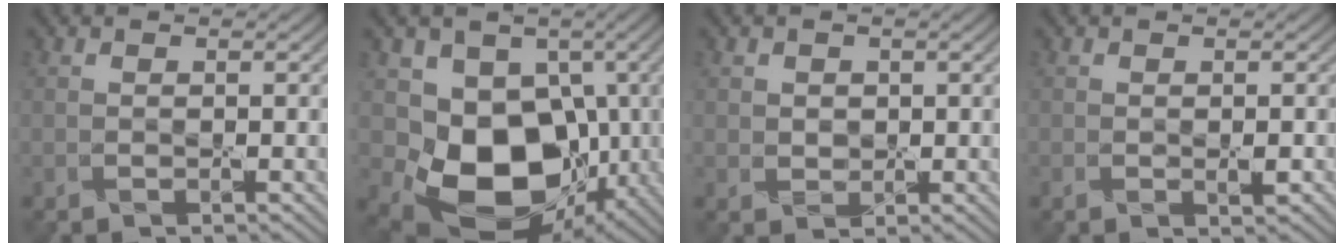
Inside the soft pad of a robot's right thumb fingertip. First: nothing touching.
{"total": 12.8, "force": [-1.7, 9.8, 8.1], "torque": [-0.145, -0.038, -0.030]}
{"total": 1.7, "force": [0.4, 1.5, 0.6], "torque": [-0.018, -0.005, 0.006]}
{"total": 1.5, "force": [-0.4, 0.7, 1.2], "torque": [-0.022, -0.008, -0.003]}